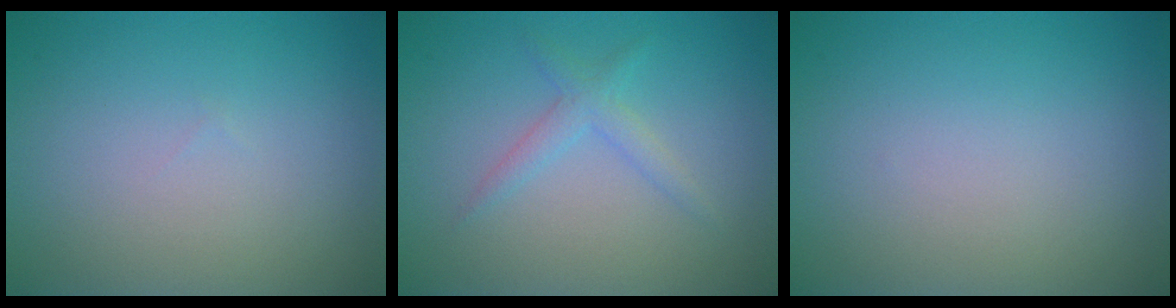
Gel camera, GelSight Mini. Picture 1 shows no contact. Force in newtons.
{"total": 1.7, "press": 1.7, "slide": 0.1}
{"total": 0.0}